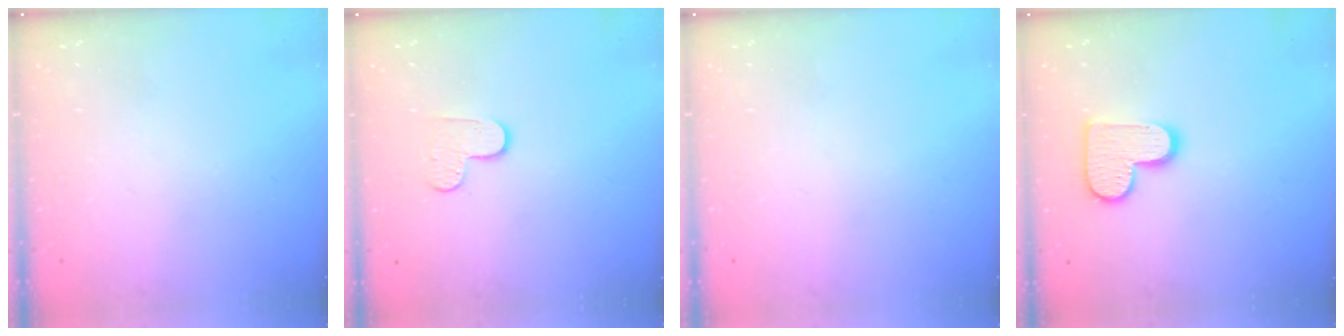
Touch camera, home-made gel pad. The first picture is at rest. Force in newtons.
{"total": 7.4, "press": 7.4, "slide": 0.7}
{"total": 0.0}
{"total": 11.7, "press": 11.6, "slide": 0.6}